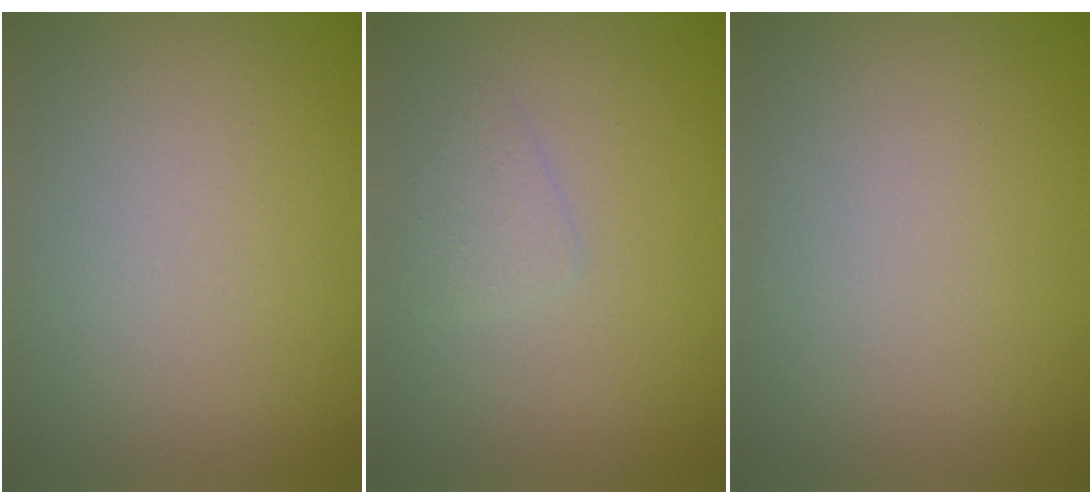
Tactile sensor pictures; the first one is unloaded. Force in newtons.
{"total": 1.2, "press": 1.2, "slide": 0.0}
{"total": 0.0}